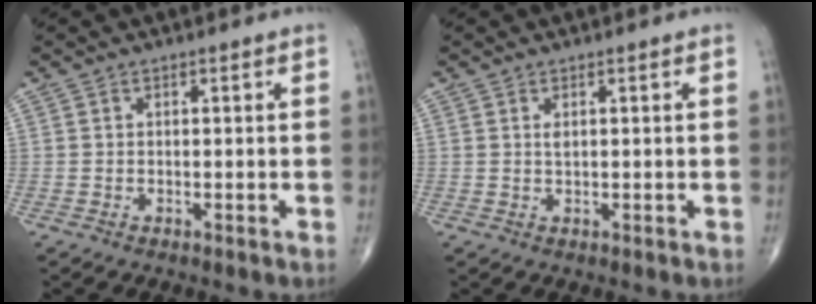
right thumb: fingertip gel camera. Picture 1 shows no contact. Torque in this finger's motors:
{"motor_torque": [0.58, 0.37, 0.26, -0.49, 0.01]}